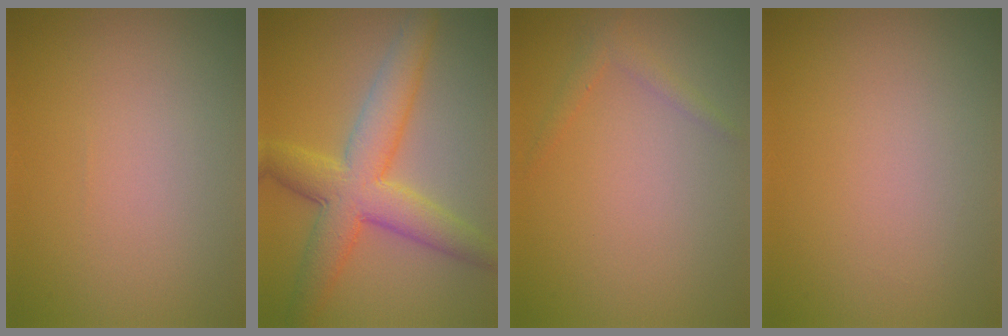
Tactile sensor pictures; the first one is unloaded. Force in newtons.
{"total": 7.5, "press": 7.5, "slide": 0.1}
{"total": 1.2, "press": 1.2, "slide": 0.1}
{"total": 0.0}